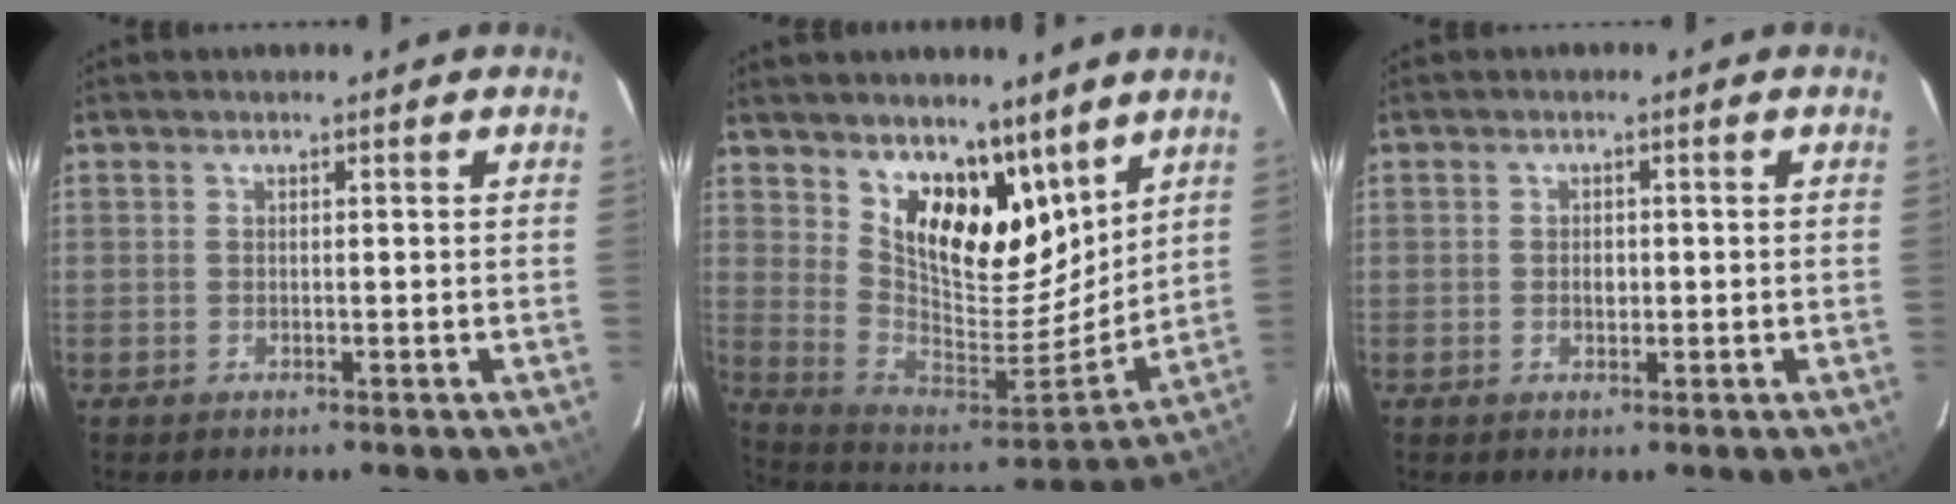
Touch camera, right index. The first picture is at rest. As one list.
[{"total": 17.4, "force": [11.5, 8.6, 9.8], "torque": [-0.173, -0.025, 0.210]}, {"total": 1.5, "force": [-0.2, 1.2, 0.9], "torque": [-0.016, 0.002, -0.003]}]